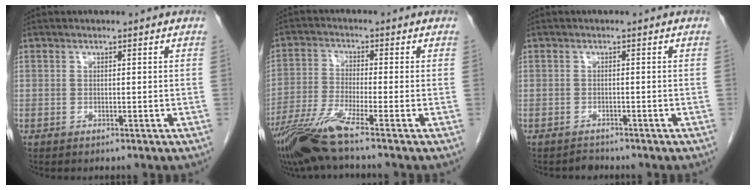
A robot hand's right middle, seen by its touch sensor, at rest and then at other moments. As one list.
[{"total": 8.5, "force": [-6.2, -1.2, 5.7], "torque": [-0.117, -0.031, -0.120]}, {"total": 1.2, "force": [-1.1, 0.3, -0.3], "torque": [0.004, -0.003, -0.017]}]